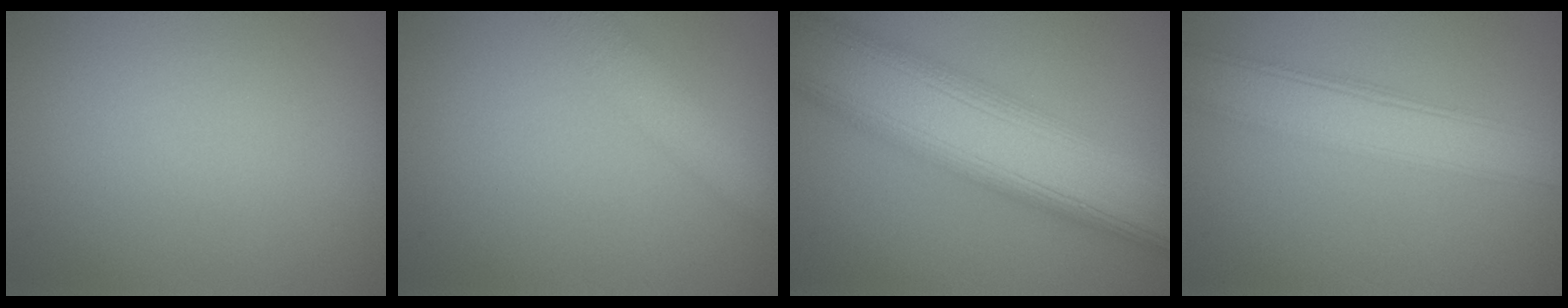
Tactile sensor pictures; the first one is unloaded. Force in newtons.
{"total": 2.9, "press": 2.9, "slide": 0.1}
{"total": 12.1, "press": 12.1, "slide": 0.5}
{"total": 5.1, "press": 5.1, "slide": 0.3}